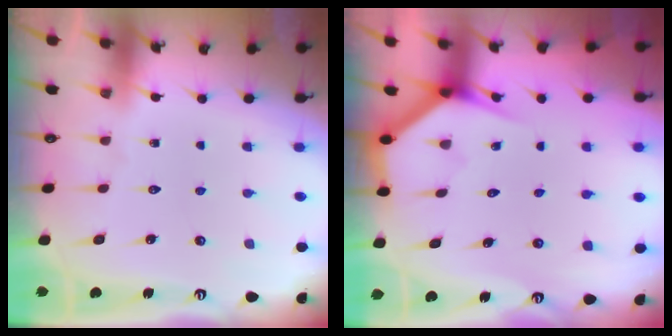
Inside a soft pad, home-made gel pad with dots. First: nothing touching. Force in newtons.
{"total": 3.6, "press": 3.6, "slide": 0.3}